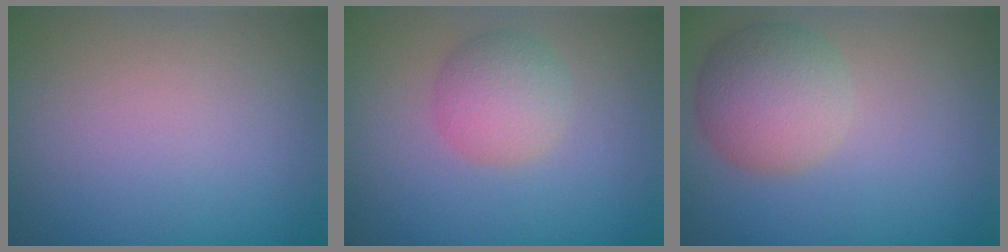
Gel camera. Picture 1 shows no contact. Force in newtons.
{"total": 3.4, "press": 3.4, "slide": 0.0}
{"total": 5.1, "press": 5.1, "slide": 0.4}